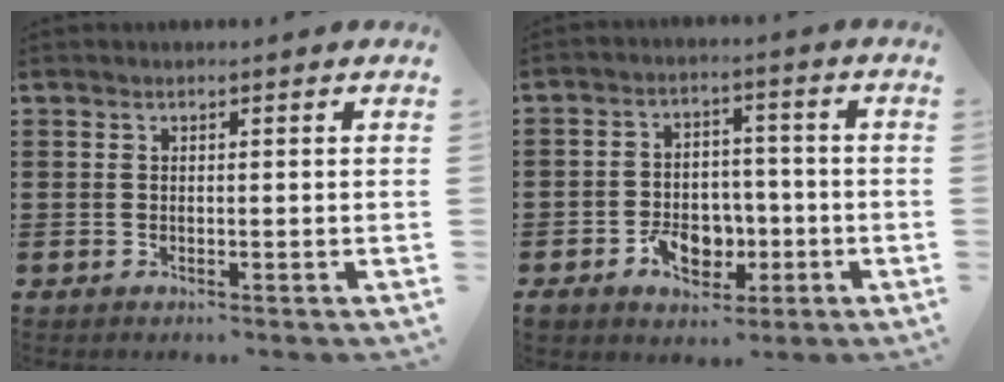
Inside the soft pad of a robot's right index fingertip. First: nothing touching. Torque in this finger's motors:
{"motor_torque": [1.78, 0.36, 0.26, 0.14]}